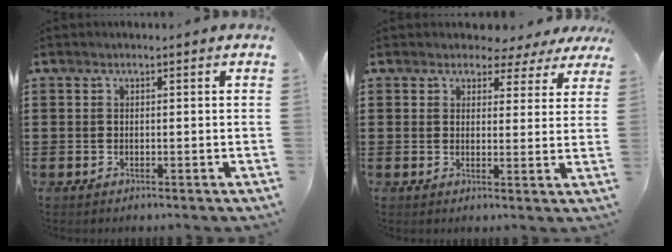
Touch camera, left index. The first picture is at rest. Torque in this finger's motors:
{"motor_torque": [2.14, 0.00, 0.26, 0.02]}